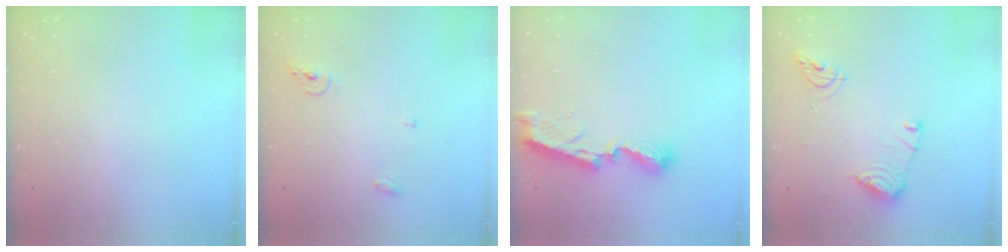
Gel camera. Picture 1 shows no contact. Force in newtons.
{"total": 5.7, "press": 5.7, "slide": 1.0}
{"total": 9.2, "press": 9.2, "slide": 0.6}
{"total": 11.5, "press": 11.4, "slide": 1.0}